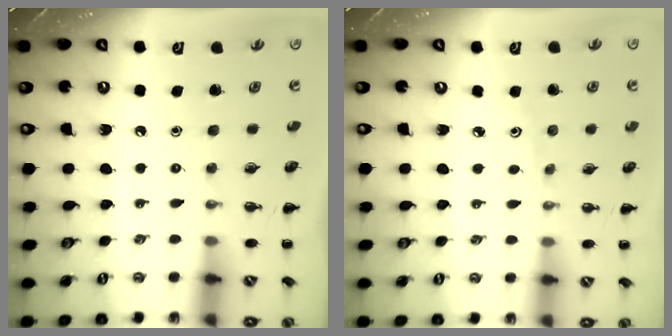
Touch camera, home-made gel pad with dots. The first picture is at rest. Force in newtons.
{"total": 2.2, "press": 2.0, "slide": 0.7}